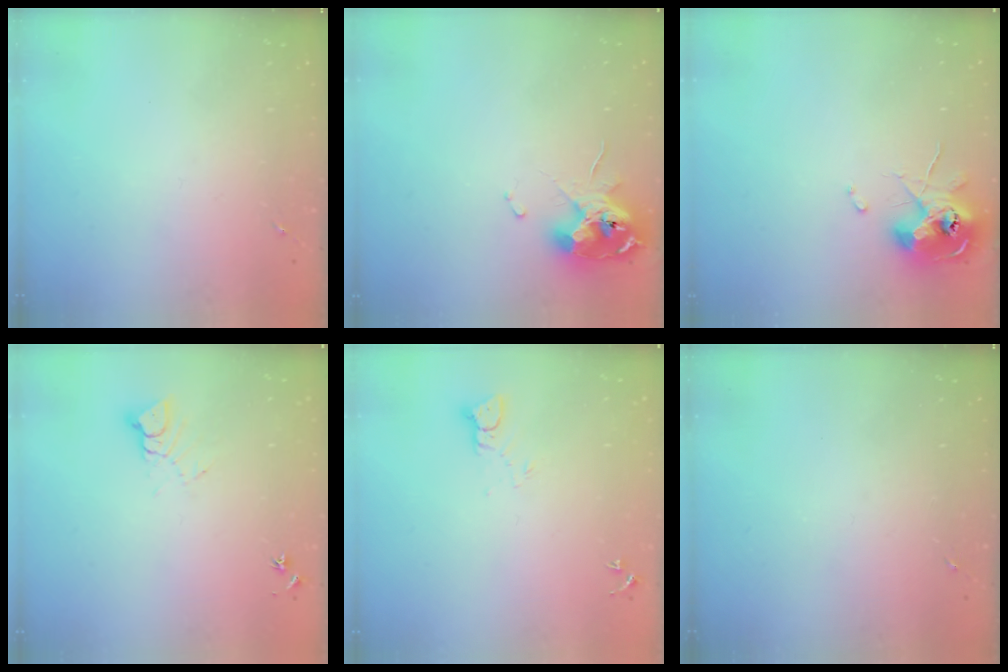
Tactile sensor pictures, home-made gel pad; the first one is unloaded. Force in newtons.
{"total": 11.9, "press": 11.8, "slide": 1.4}
{"total": 10.2, "press": 10.1, "slide": 1.4}
{"total": 6.0, "press": 6.0, "slide": 0.4}
{"total": 3.1, "press": 3.1, "slide": 0.1}
{"total": 0.0}